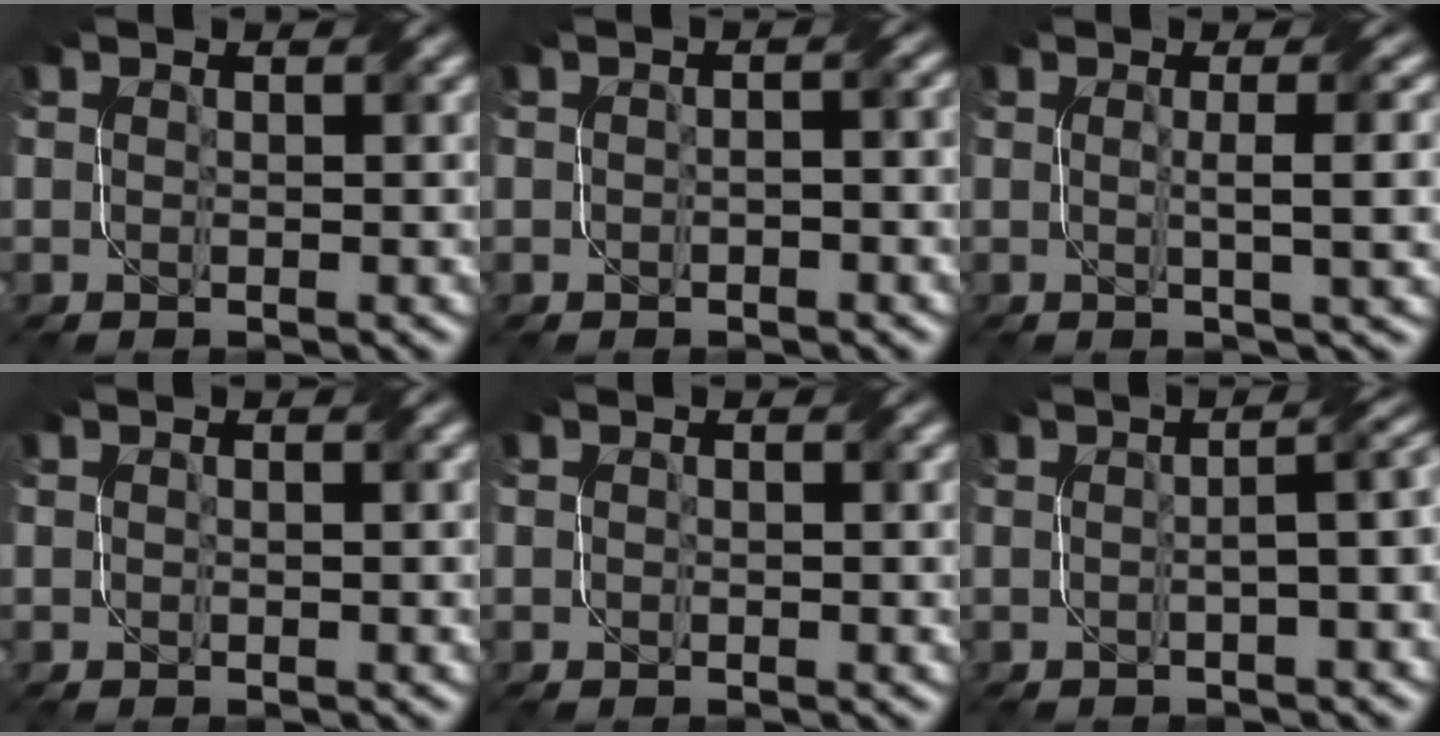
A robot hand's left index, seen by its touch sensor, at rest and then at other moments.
{"total": 2.0, "force": [-0.1, 1.0, 1.7], "torque": [-0.020, 0.001, -0.003]}
{"total": 4.3, "force": [0.2, 1.0, 4.2], "torque": [-0.053, 0.007, 0.001]}
{"total": 0.9, "force": [0.5, 0.3, 0.8], "torque": [-0.010, 0.001, 0.009]}
{"total": 1.2, "force": [0.5, 0.6, 0.9], "torque": [-0.009, -0.001, 0.009]}
{"total": 5.1, "force": [0.0, 1.9, 4.7], "torque": [-0.035, 0.020, -0.005]}